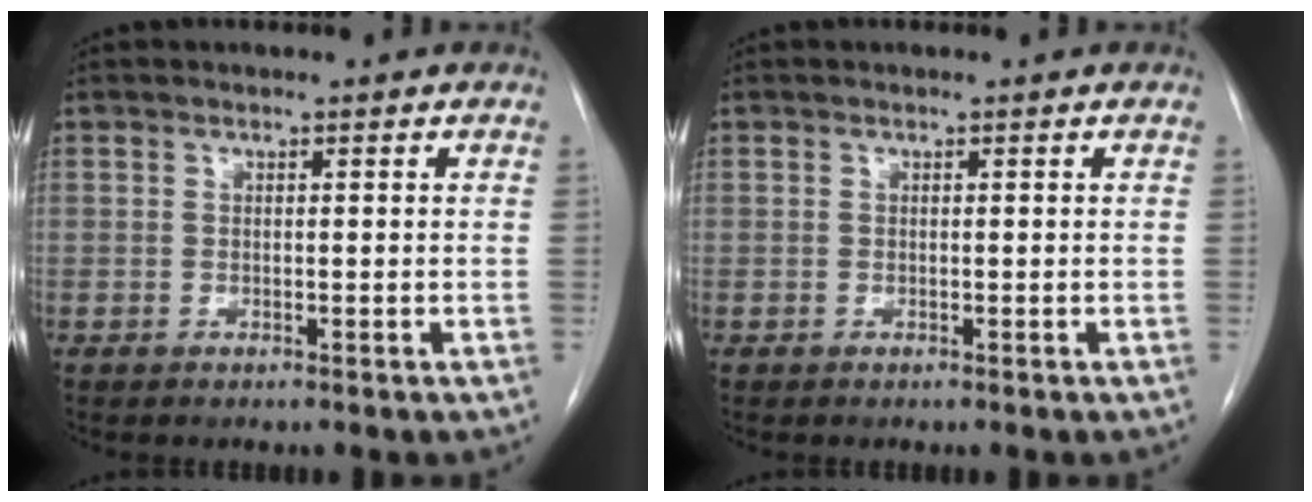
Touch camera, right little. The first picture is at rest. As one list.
[{"total": 0.0}]